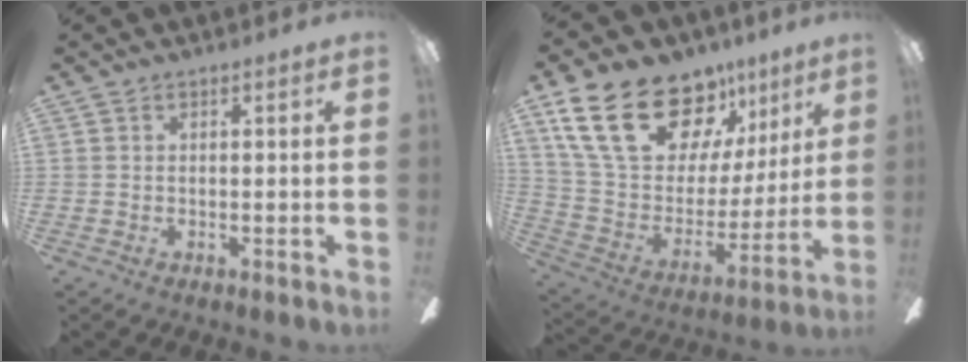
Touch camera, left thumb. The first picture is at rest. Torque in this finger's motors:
{"motor_torque": [1.02, 0.58, 1.85, -0.92, 0.49]}